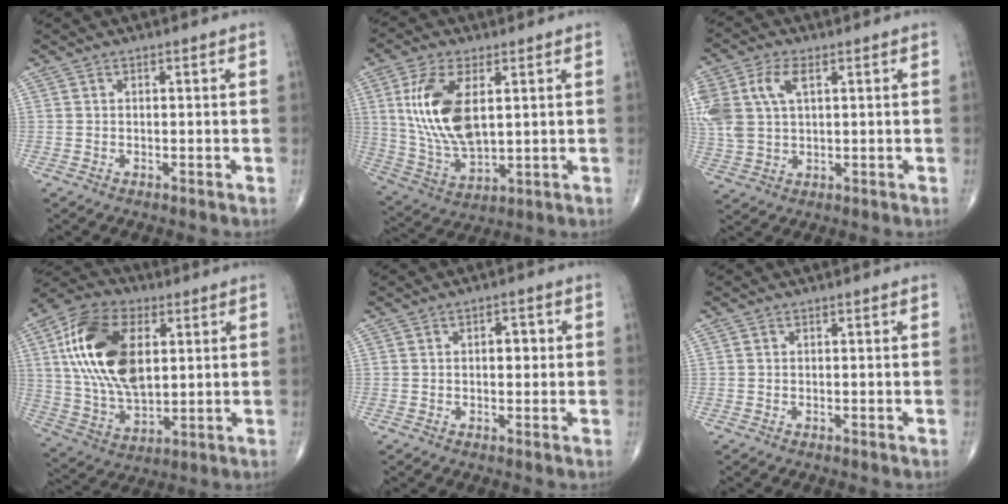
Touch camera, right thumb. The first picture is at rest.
{"total": 14.7, "force": [3.5, 7.2, 12.3], "torque": [-0.247, -0.017, 0.076]}
{"total": 11.5, "force": [3.5, 6.6, 8.8], "torque": [-0.213, 0.009, 0.074]}
{"total": 20.5, "force": [4.8, 11.6, 16.2], "torque": [-0.300, -0.006, 0.084]}
{"total": 3.3, "force": [0.4, 1.9, 2.7], "torque": [-0.025, 0.004, 0.002]}
{"total": 0.0}